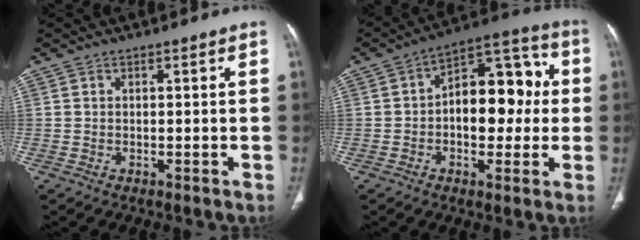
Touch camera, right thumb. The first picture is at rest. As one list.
[{"total": 15.8, "force": [0.4, 9.3, 12.8], "torque": [-0.140, 0.042, 0.000]}]